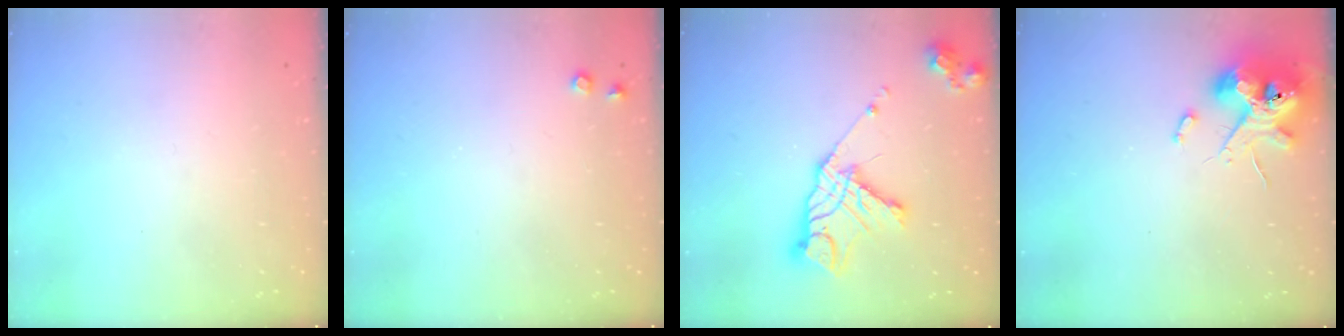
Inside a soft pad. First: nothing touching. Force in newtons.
{"total": 5.7, "press": 5.6, "slide": 0.6}
{"total": 15.3, "press": 15.3, "slide": 0.8}
{"total": 12.1, "press": 12.0, "slide": 1.6}